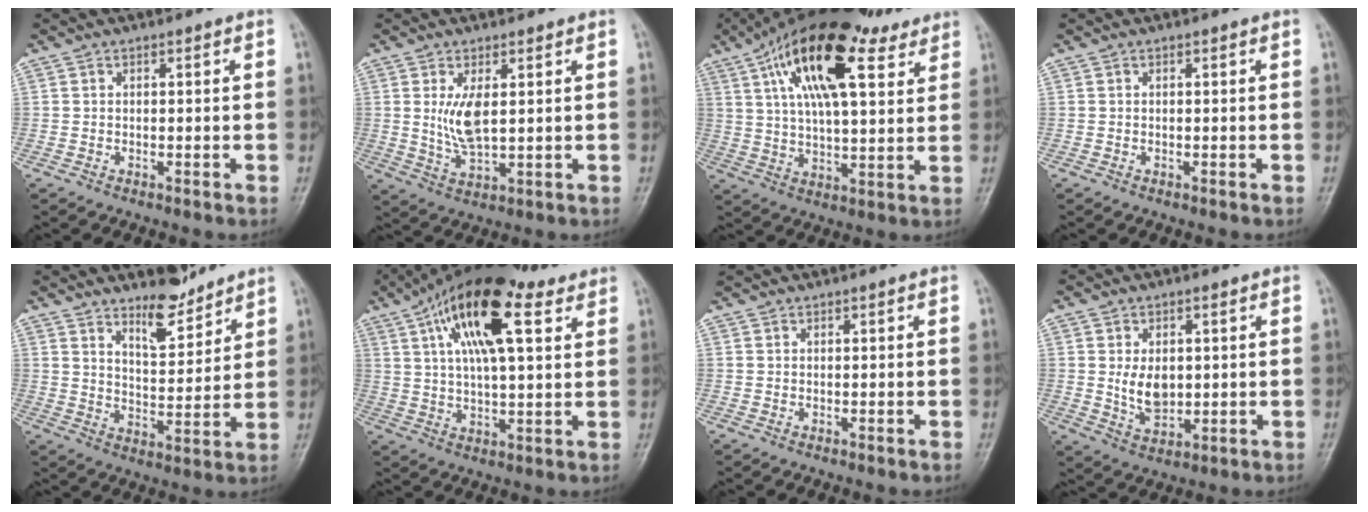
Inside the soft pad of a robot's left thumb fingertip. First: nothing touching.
{"total": 5.9, "force": [1.4, 2.5, 5.1], "torque": [-0.095, -0.018, 0.036]}
{"total": 21.0, "force": [10.8, 8.1, 16.0], "torque": [-0.254, -0.010, 0.181]}
{"total": 0.0}
{"total": 7.2, "force": [6.1, 2.4, 2.9], "torque": [-0.031, -0.057, 0.108]}
{"total": 16.9, "force": [8.0, 6.1, 13.6], "torque": [-0.213, 0.004, 0.130]}
{"total": 1.2, "force": [1.2, 0.1, 0.3], "torque": [-0.006, 0.013, 0.026]}
{"total": 5.8, "force": [0.9, 3.9, 4.2], "torque": [-0.056, -0.016, 0.029]}